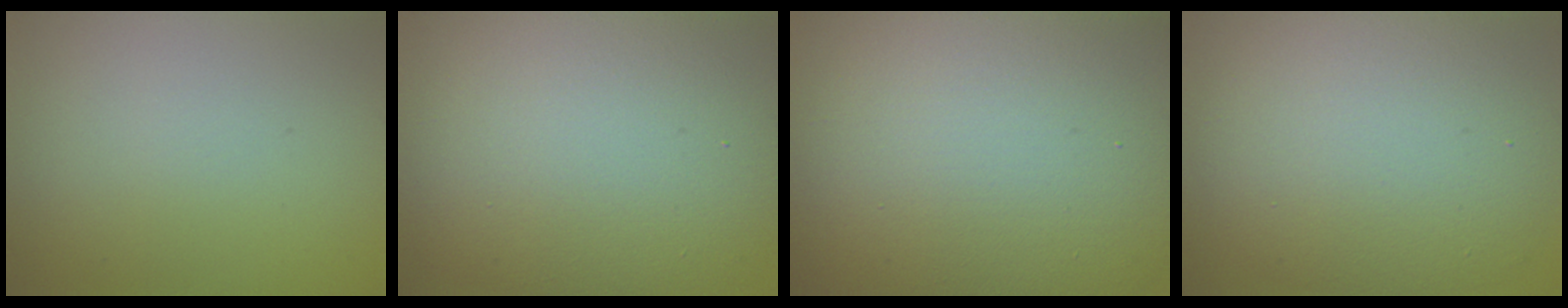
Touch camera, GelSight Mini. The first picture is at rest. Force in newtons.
{"total": 16.2, "press": 16.2, "slide": 1.0}
{"total": 23.4, "press": 23.3, "slide": 1.4}
{"total": 11.6, "press": 11.5, "slide": 0.6}